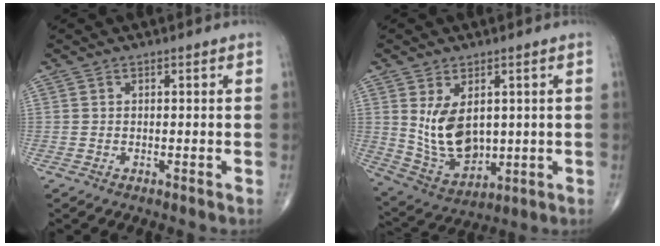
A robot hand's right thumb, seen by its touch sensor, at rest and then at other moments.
{"total": 11.3, "force": [1.9, 7.2, 8.6], "torque": [-0.134, -0.021, 0.058]}